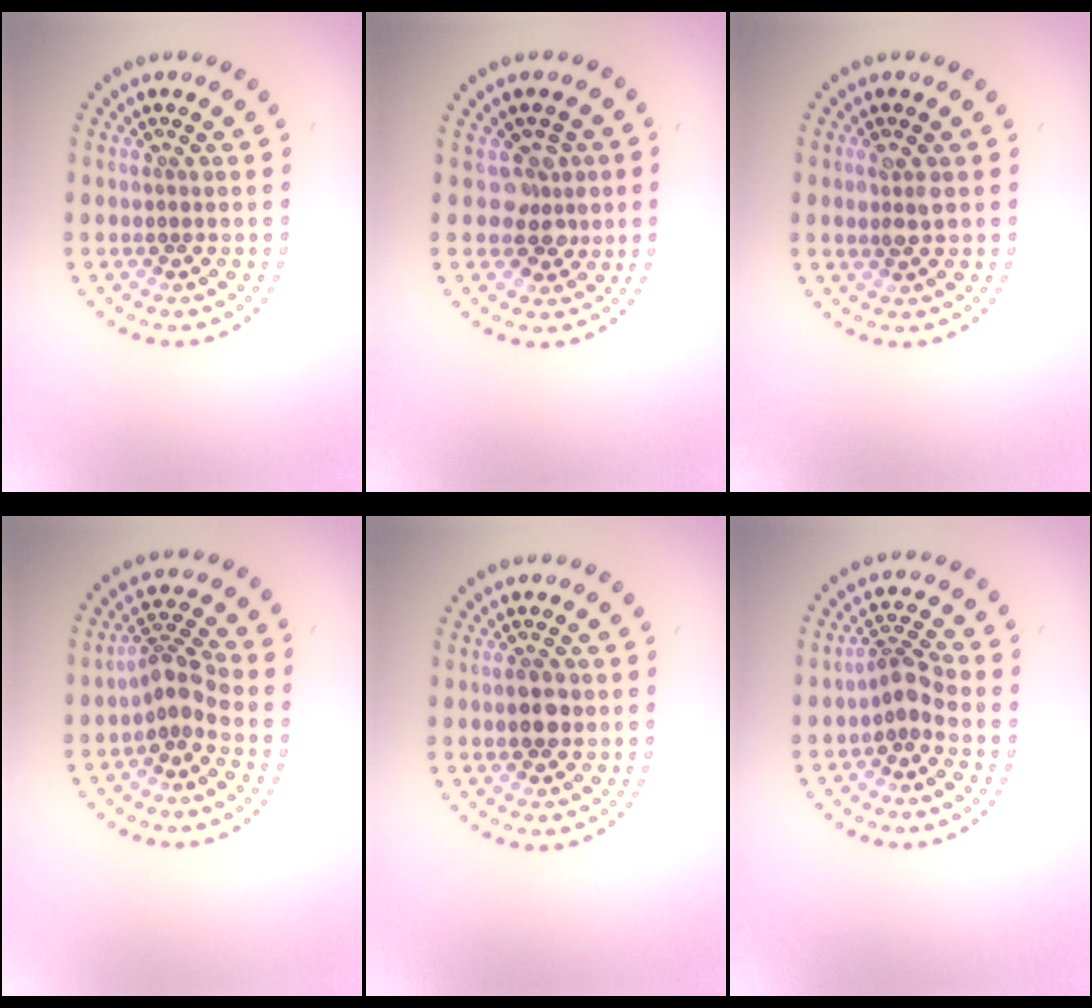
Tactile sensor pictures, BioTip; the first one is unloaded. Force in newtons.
{"total": 2.5, "press": 2.2, "slide": 1.3}
{"total": 1.8, "press": 1.8, "slide": 0.3}
{"total": 2.7, "press": 2.2, "slide": 1.7}
{"total": 2.3, "press": 2.3, "slide": 0.1}
{"total": 2.4, "press": 1.8, "slide": 1.6}